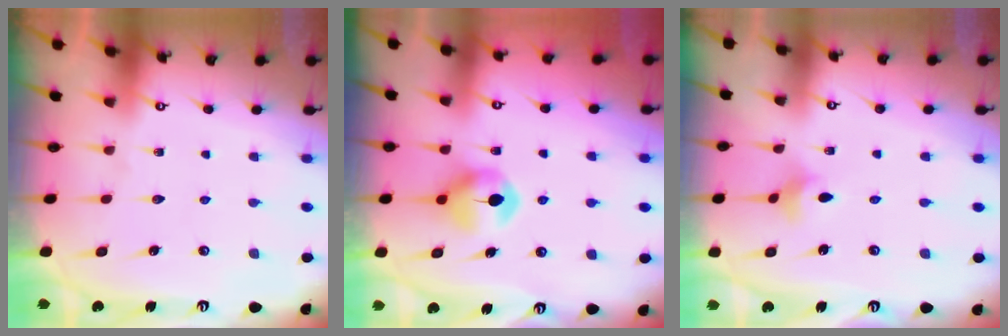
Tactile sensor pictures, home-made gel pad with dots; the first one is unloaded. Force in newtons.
{"total": 7.1, "press": 7.1, "slide": 0.4}
{"total": 2.9, "press": 2.9, "slide": 0.6}